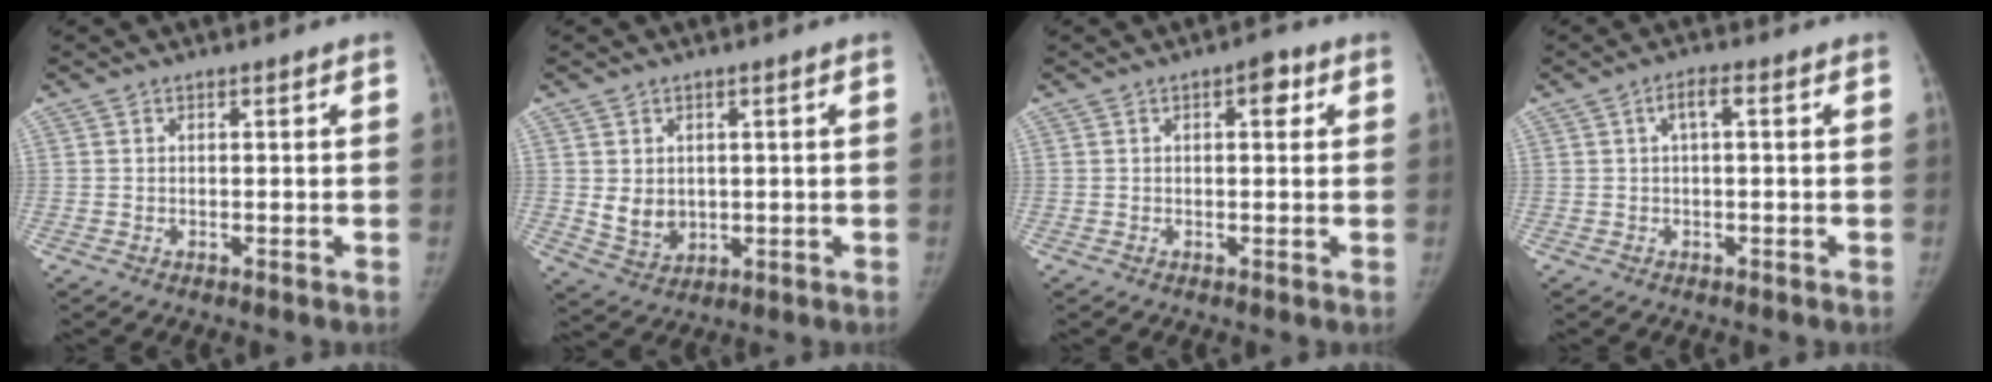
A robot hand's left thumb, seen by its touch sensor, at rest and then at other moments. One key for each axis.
{"total": 5.6, "fx": 0.6, "fy": 4.7, "fz": 3.0, "tx": -0.030, "ty": -0.013, "tz": 0.028}
{"total": 3.1, "fx": 1.1, "fy": 1.6, "fz": 2.4, "tx": -0.019, "ty": 0.002, "tz": 0.009}
{"total": 2.8, "fx": 0.6, "fy": 0.9, "fz": 2.5, "tx": -0.047, "ty": 0.011, "tz": 0.007}